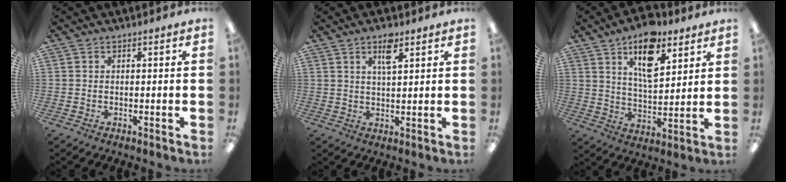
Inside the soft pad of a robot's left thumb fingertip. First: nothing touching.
{"total": 5.2, "force": [3.2, 1.6, 3.8], "torque": [-0.061, -0.005, 0.050]}
{"total": 13.9, "force": [8.4, 6.4, 9.0], "torque": [-0.136, -0.030, 0.142]}